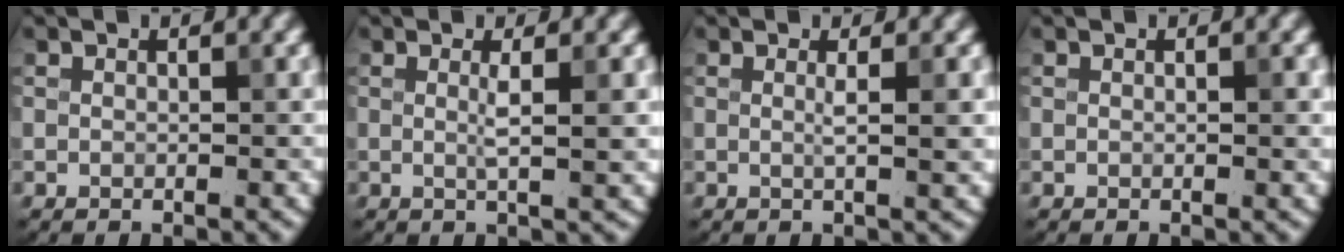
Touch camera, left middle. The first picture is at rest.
{"total": 2.3, "force": [0.3, 0.4, 2.2], "torque": [-0.038, -0.001, 0.001]}
{"total": 2.0, "force": [0.2, 0.4, 1.9], "torque": [-0.030, 0.000, -0.001]}
{"total": 0.7, "force": [0.1, 0.1, 0.6], "torque": [-0.008, -0.002, 0.001]}